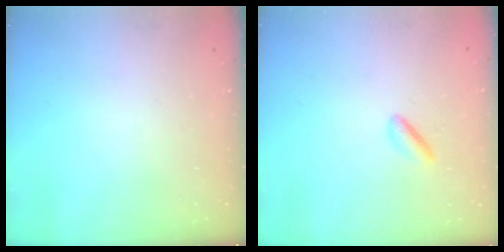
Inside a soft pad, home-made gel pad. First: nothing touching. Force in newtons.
{"total": 1.7, "press": 1.5, "slide": 0.9}